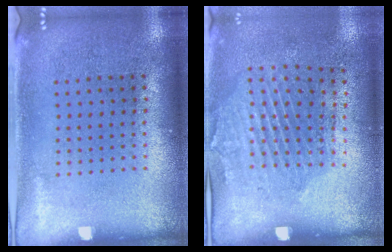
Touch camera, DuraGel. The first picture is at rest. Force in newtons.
{"total": 2.0, "press": 1.1, "slide": 1.7}